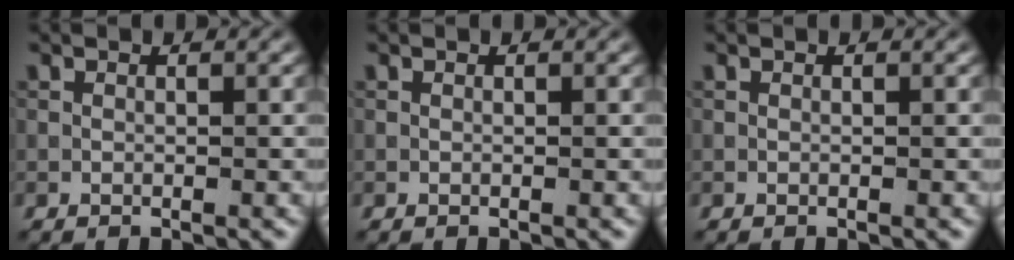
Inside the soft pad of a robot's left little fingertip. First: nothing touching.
{"total": 0.0}
{"total": 0.0}